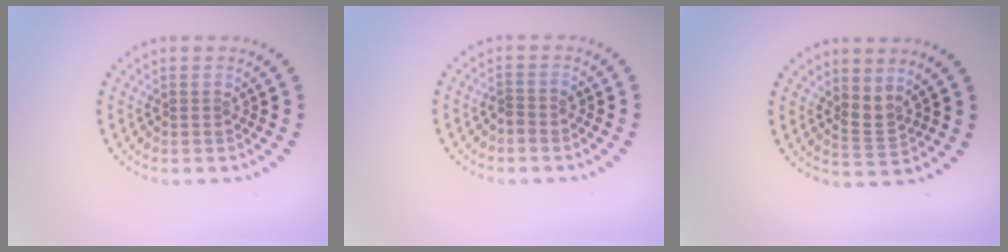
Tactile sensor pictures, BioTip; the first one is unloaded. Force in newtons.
{"total": 1.1, "press": 0.9, "slide": 0.6}
{"total": 1.7, "press": 1.2, "slide": 1.1}